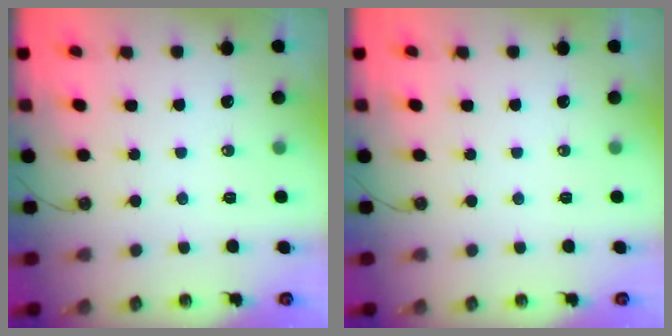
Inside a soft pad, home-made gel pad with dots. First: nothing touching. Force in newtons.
{"total": 0.0}